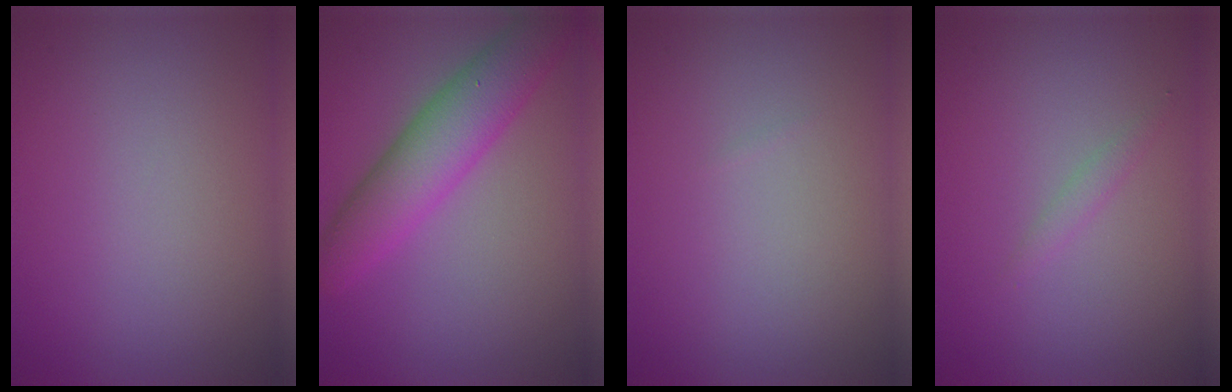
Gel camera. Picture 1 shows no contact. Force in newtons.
{"total": 6.2, "press": 6.2, "slide": 0.1}
{"total": 0.0}
{"total": 0.9, "press": 0.9, "slide": 0.1}